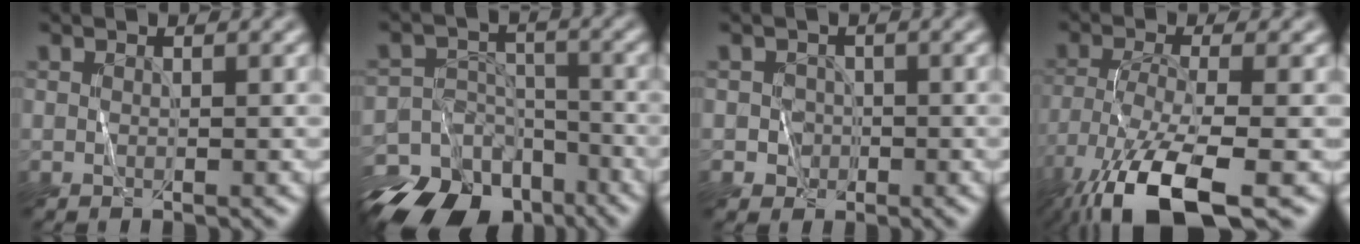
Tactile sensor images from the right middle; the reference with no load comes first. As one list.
[{"total": 15.1, "force": [-11.3, 8.7, 4.9], "torque": [-0.094, -0.031, -0.172]}, {"total": 1.5, "force": [-0.5, 1.4, 0.2], "torque": [0.007, 0.000, -0.009]}, {"total": 11.1, "force": [-7.1, 3.1, 8.0], "torque": [-0.172, -0.021, -0.134]}]